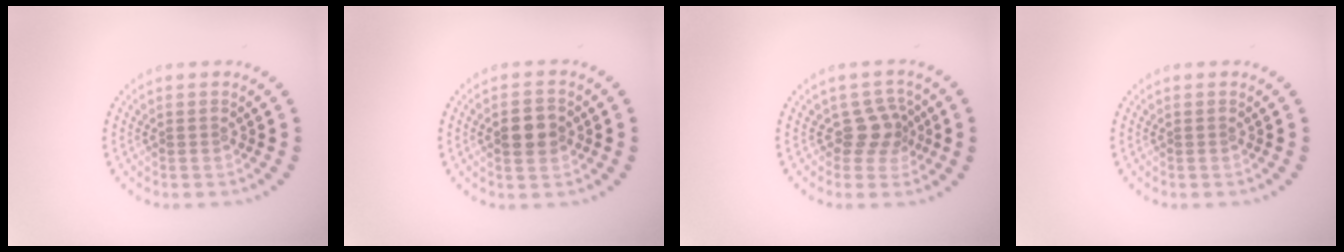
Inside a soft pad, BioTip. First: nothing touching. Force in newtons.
{"total": 3.0, "press": 3.0, "slide": 0.1}
{"total": 2.5, "press": 1.9, "slide": 1.6}
{"total": 0.0}